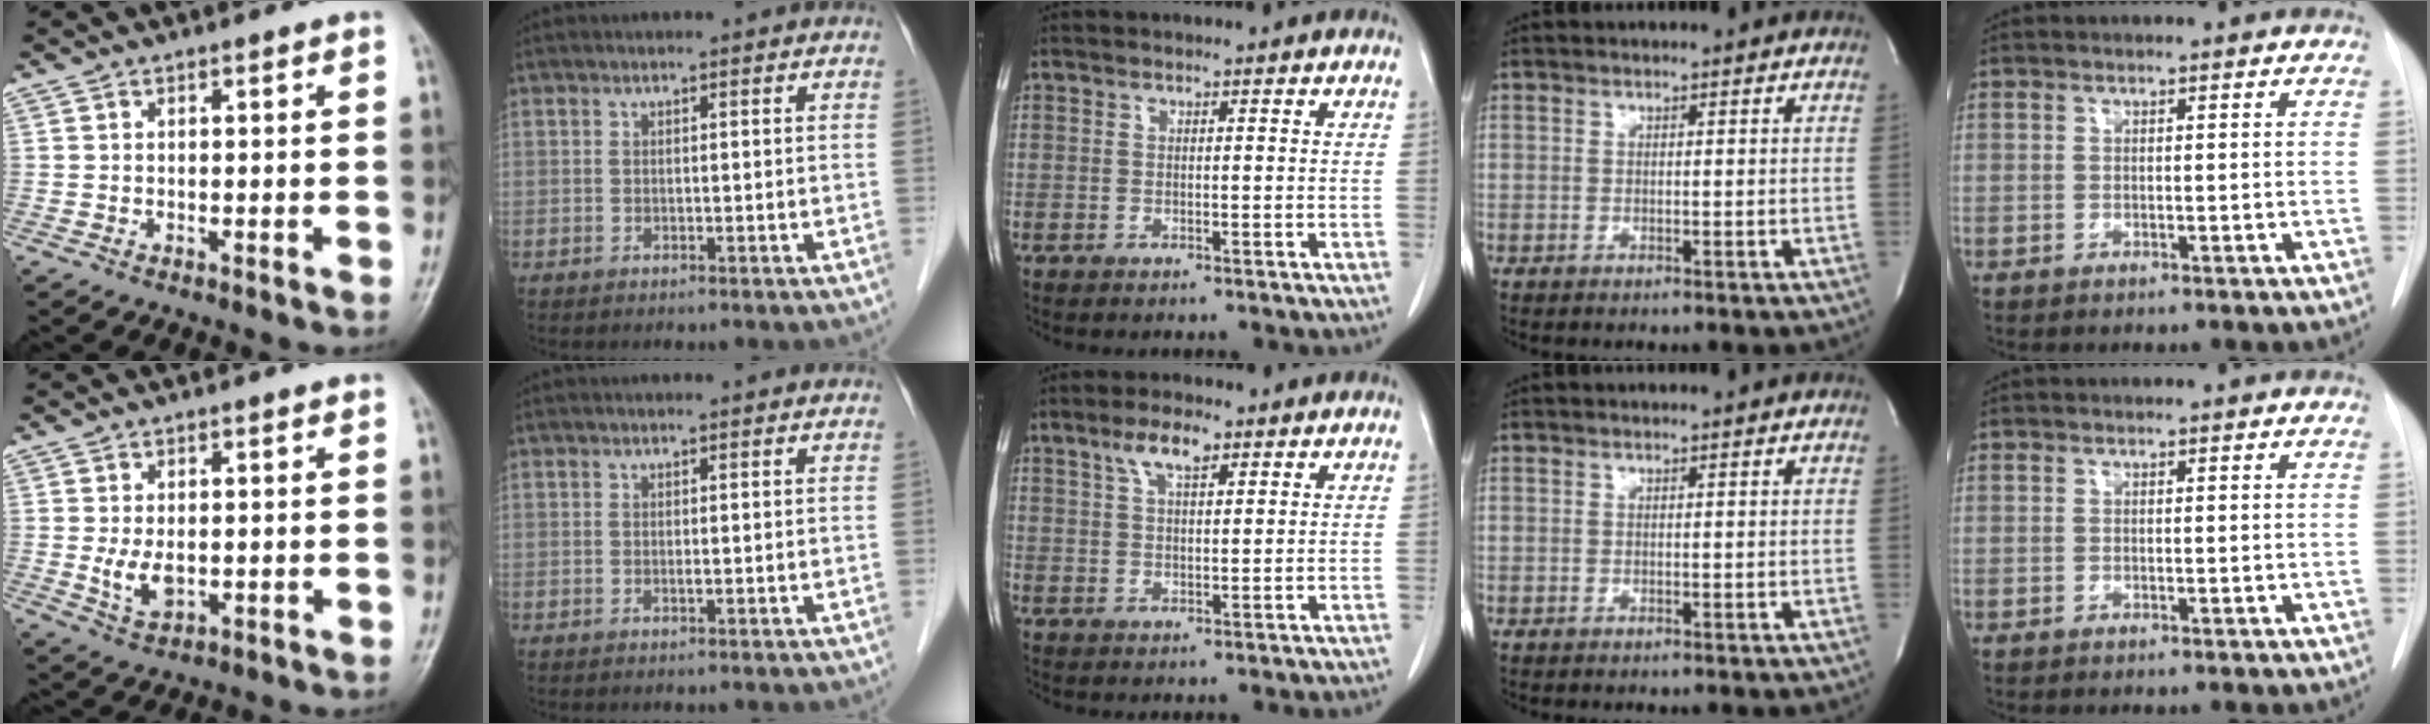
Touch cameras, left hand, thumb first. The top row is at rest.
{"thumb": {"total": 4.5, "force": [-0.1, 2.7, 3.6], "torque": [-0.063, -0.010, 0.006]}, "middle": {"total": 4.8, "force": [2.9, 1.4, 3.6], "torque": [-0.075, 0.008, 0.055]}}